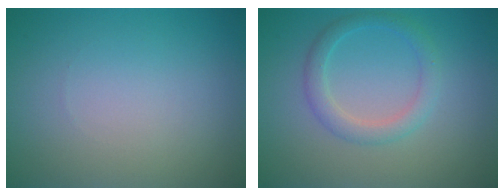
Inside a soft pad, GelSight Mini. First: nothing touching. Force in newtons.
{"total": 2.4, "press": 2.4, "slide": 0.1}